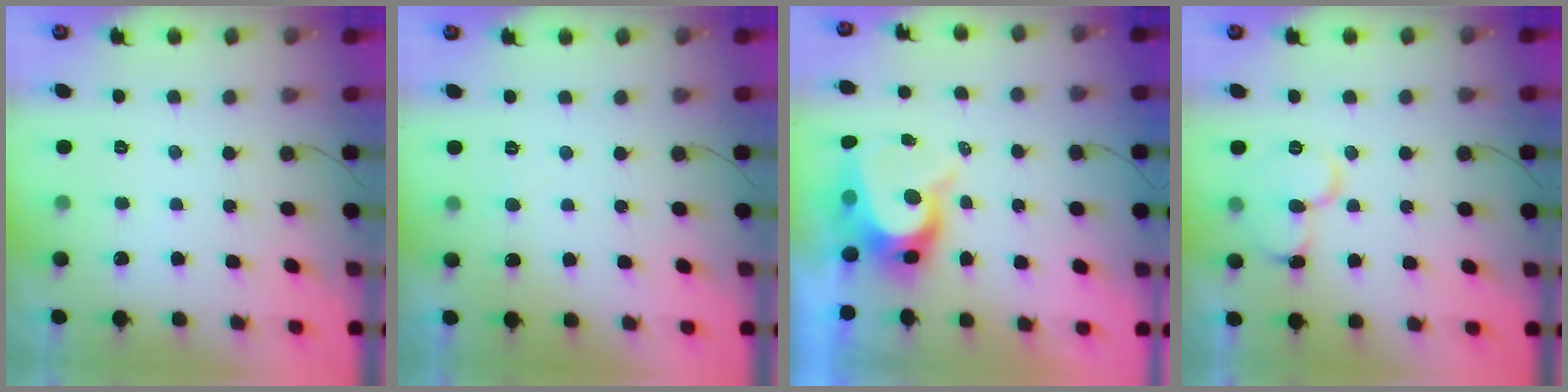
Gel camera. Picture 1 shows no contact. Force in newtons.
{"total": 2.6, "press": 2.6, "slide": 0.3}
{"total": 10.4, "press": 10.3, "slide": 1.0}
{"total": 11.9, "press": 11.8, "slide": 1.2}